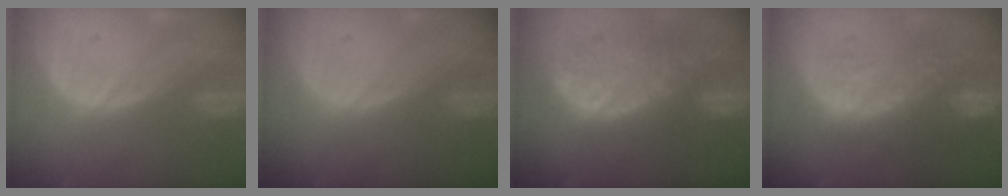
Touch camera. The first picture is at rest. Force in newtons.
{"total": 0.0}
{"total": 11.1, "press": 9.6, "slide": 5.6}
{"total": 11.0, "press": 9.5, "slide": 5.4}